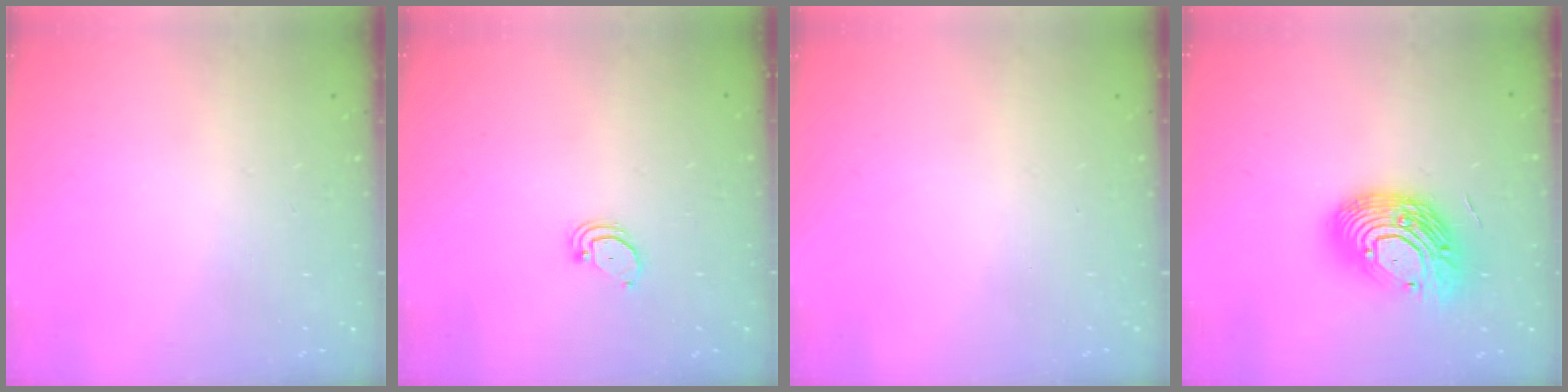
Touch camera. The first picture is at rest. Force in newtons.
{"total": 2.1, "press": 2.1, "slide": 0.2}
{"total": 0.0}
{"total": 17.8, "press": 17.7, "slide": 1.4}